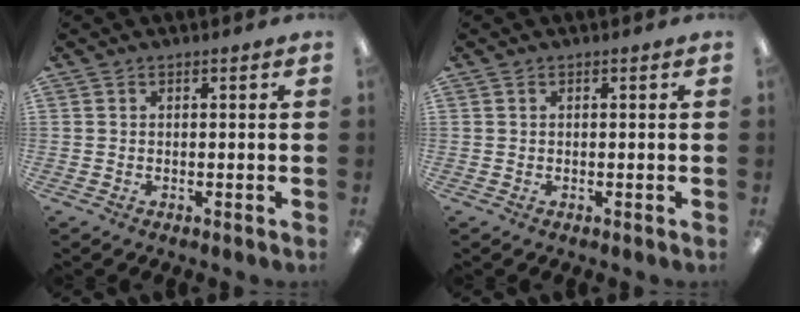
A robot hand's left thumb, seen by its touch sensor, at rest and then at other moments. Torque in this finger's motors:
{"motor_torque": [0.00, 0.00, 0.00, -0.01, 0.00]}